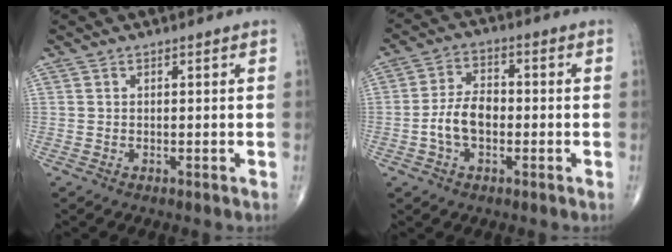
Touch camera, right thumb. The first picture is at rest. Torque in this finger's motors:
{"motor_torque": [0.14, 0.01, 0.66, -0.21, 0.20]}